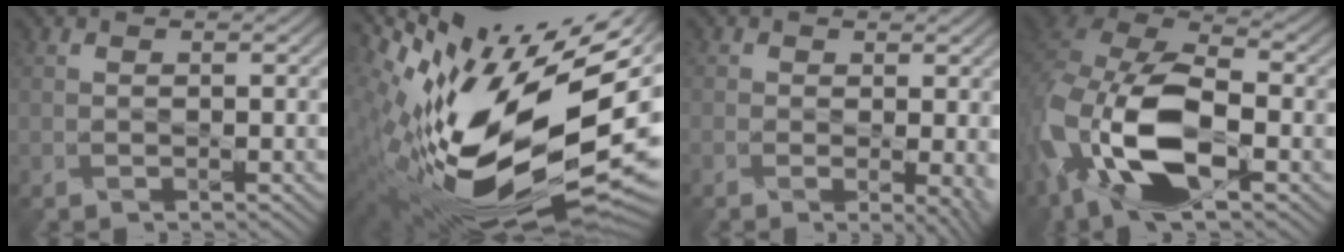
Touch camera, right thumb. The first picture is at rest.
{"total": 18.0, "force": [-0.3, 9.3, 15.4], "torque": [-0.269, -0.023, 0.006]}
{"total": 4.6, "force": [-0.9, 2.1, 4.0], "torque": [-0.051, -0.011, -0.002]}
{"total": 13.7, "force": [-4.8, 7.8, 10.3], "torque": [-0.249, -0.022, -0.090]}